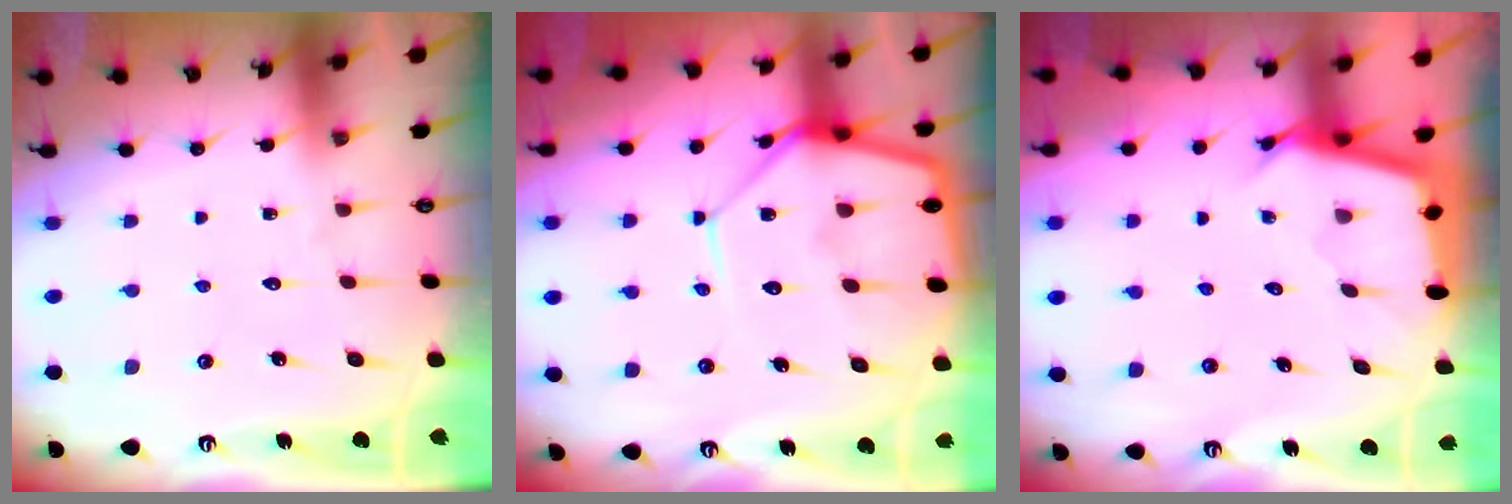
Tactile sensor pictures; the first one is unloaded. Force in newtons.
{"total": 13.9, "press": 13.8, "slide": 1.2}
{"total": 2.8, "press": 2.8, "slide": 0.3}